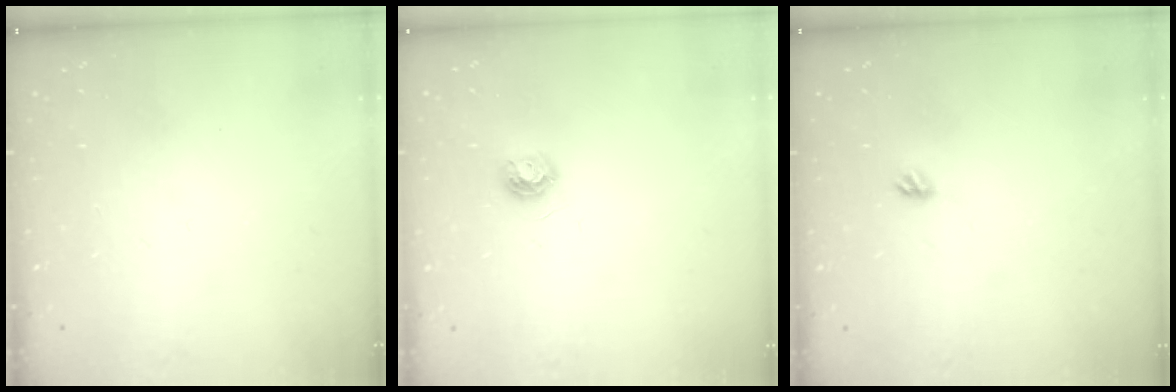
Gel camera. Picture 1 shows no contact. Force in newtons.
{"total": 5.9, "press": 5.9, "slide": 0.5}
{"total": 3.5, "press": 3.5, "slide": 0.8}